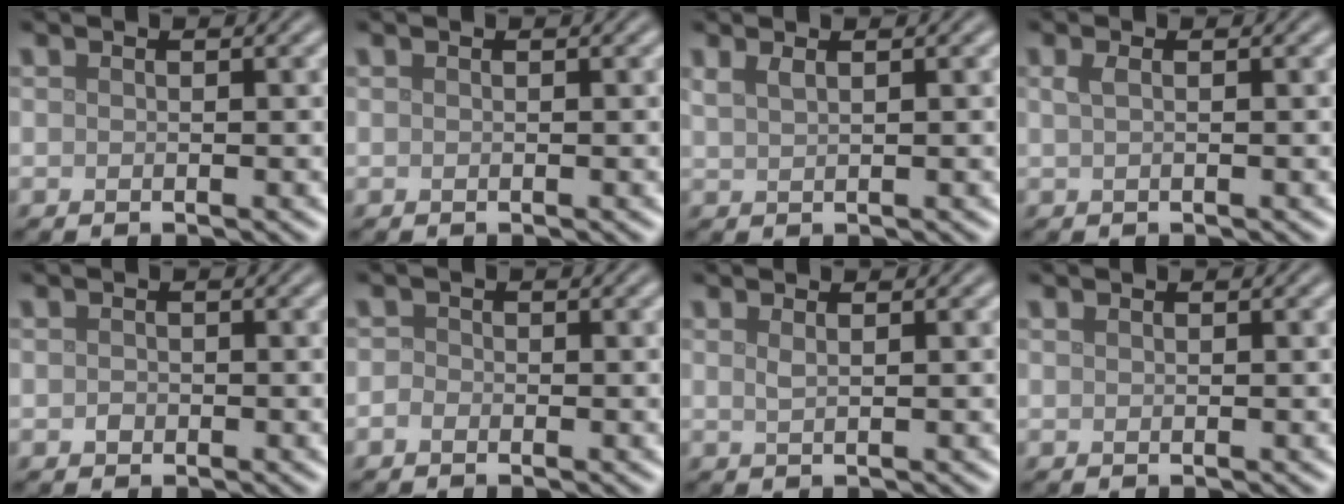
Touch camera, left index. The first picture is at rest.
{"total": 0.0}
{"total": 1.3, "force": [0.8, 0.5, 0.9], "torque": [-0.014, 0.001, 0.016]}
{"total": 0.9, "force": [0.3, 0.3, 0.8], "torque": [-0.016, 0.003, 0.005]}
{"total": 0.6, "force": [-0.2, 0.6, 0.2], "torque": [-0.002, -0.004, -0.005]}
{"total": 0.8, "force": [-0.5, 0.6, 0.3], "torque": [-0.004, 0.000, -0.012]}
{"total": 1.0, "force": [0.5, 0.4, 0.8], "torque": [-0.008, 0.001, 0.007]}
{"total": 0.0}